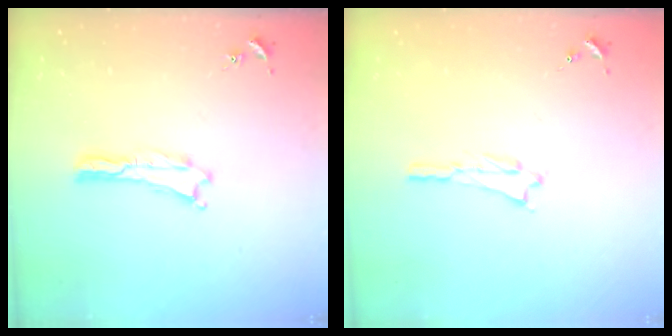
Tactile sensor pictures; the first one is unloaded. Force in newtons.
{"total": 0.8, "press": 0.8, "slide": 0.2}